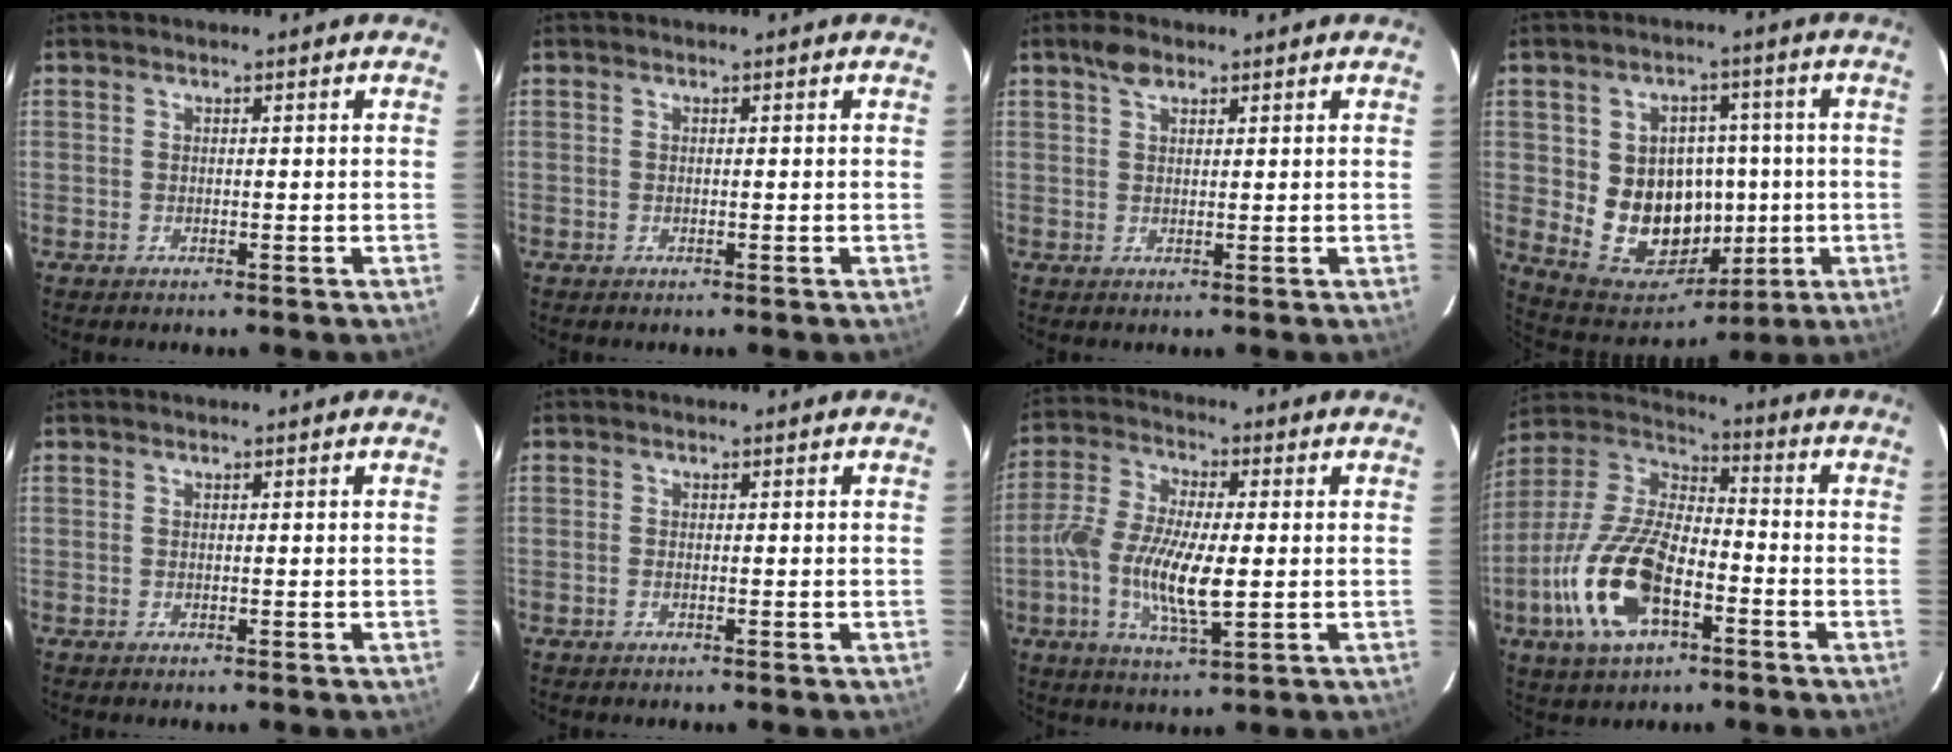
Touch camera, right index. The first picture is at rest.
{"total": 0.0}
{"total": 3.0, "force": [2.0, 1.5, 1.7], "torque": [-0.030, 0.010, 0.037]}
{"total": 15.2, "force": [-1.0, 13.1, 7.5], "torque": [-0.161, 0.016, 0.011]}
{"total": 0.0}
{"total": 0.0}
{"total": 12.2, "force": [-1.7, 4.1, 11.3], "torque": [-0.235, -0.002, -0.037]}
{"total": 18.0, "force": [-7.0, 8.4, 14.3], "torque": [-0.310, -0.005, -0.133]}